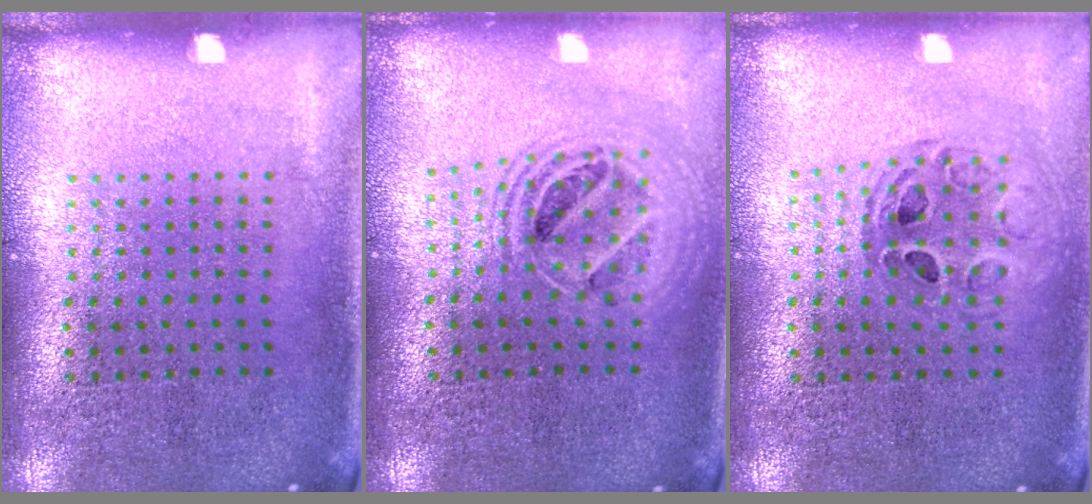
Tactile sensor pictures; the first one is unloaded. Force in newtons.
{"total": 1.7, "press": 1.4, "slide": 0.9}
{"total": 0.8, "press": 0.8, "slide": 0.2}